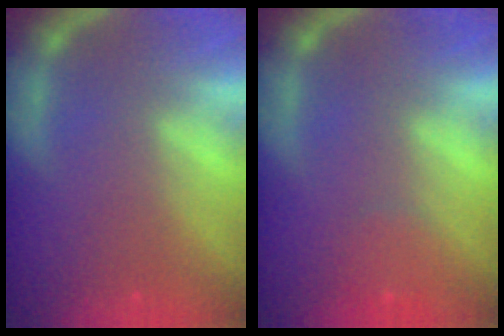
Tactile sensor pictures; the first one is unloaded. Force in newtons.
{"total": 1.9}